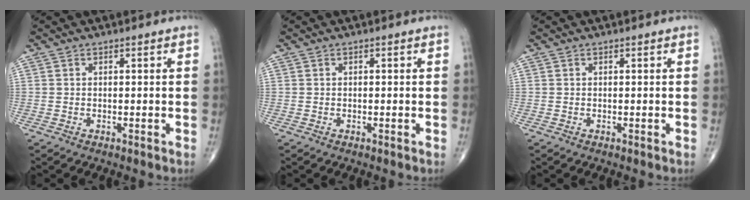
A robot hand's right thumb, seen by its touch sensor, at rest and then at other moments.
{"total": 0.0}
{"total": 0.0}